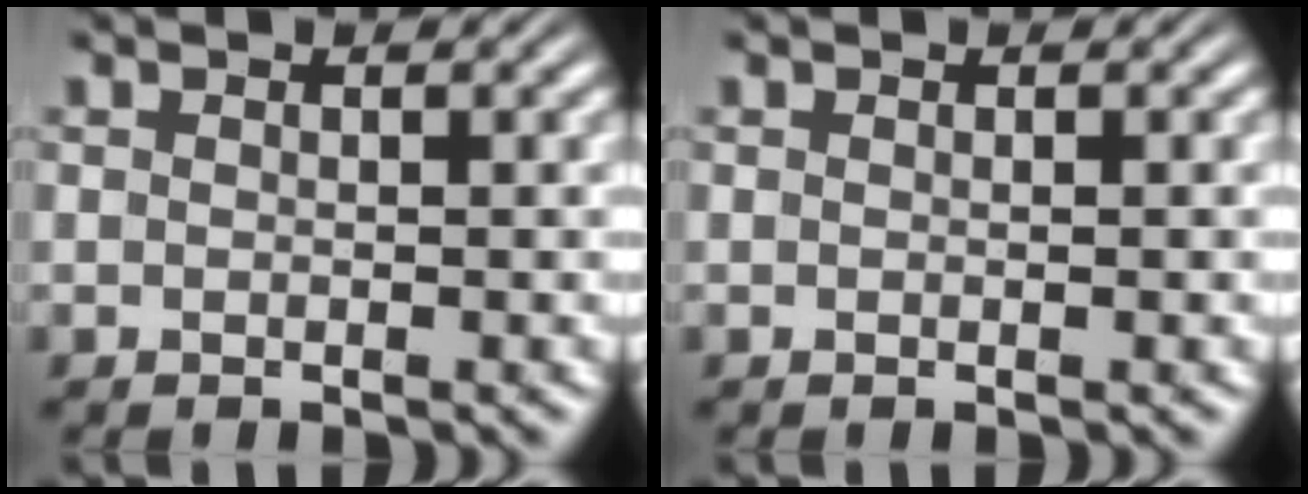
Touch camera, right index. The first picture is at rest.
{"total": 0.0}